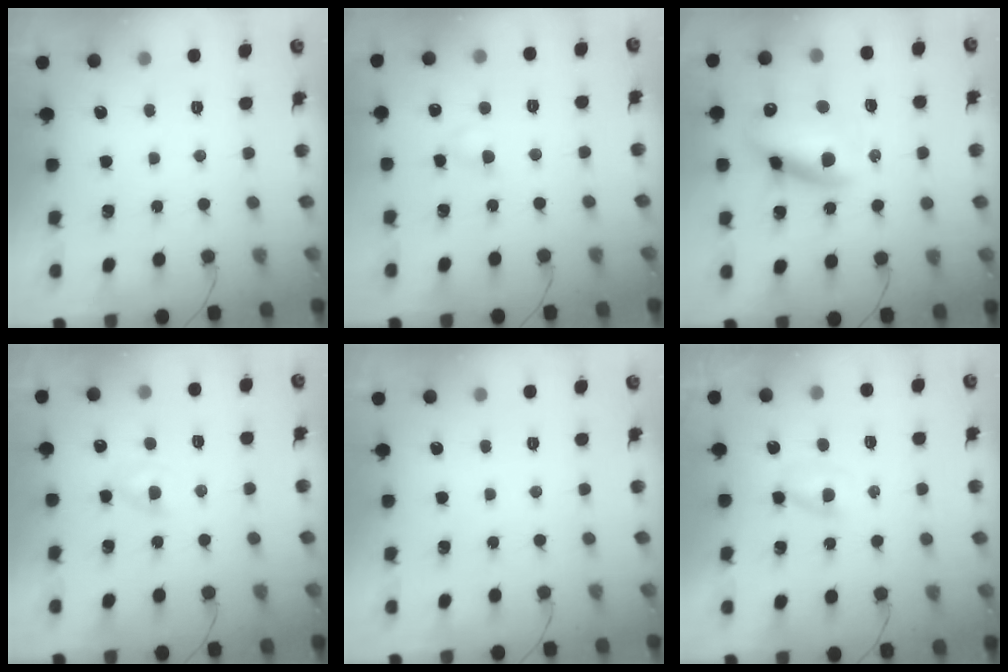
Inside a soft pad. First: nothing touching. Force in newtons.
{"total": 3.3, "press": 3.0, "slide": 1.4}
{"total": 15.9, "press": 15.4, "slide": 3.6}
{"total": 2.2, "press": 2.0, "slide": 1.1}
{"total": 0.0}
{"total": 2.0, "press": 1.8, "slide": 0.9}